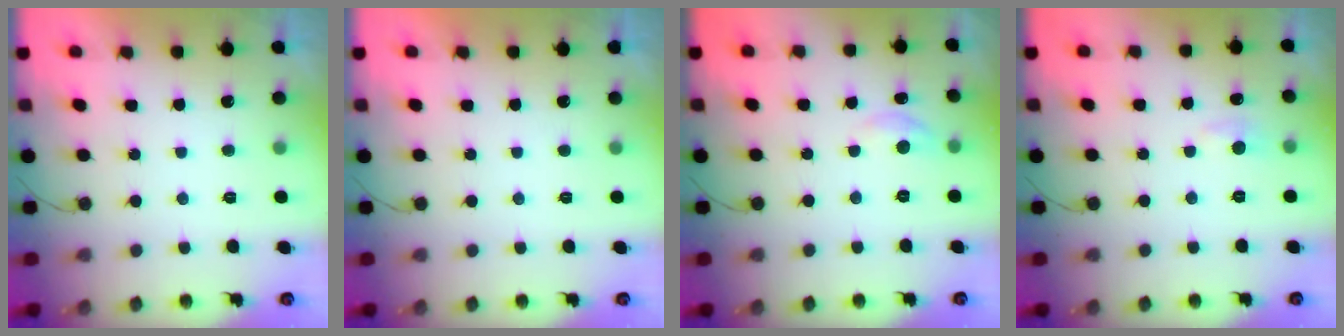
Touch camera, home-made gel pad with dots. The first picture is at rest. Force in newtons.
{"total": 0.0}
{"total": 3.9, "press": 3.9, "slide": 0.6}
{"total": 4.5, "press": 4.4, "slide": 0.5}